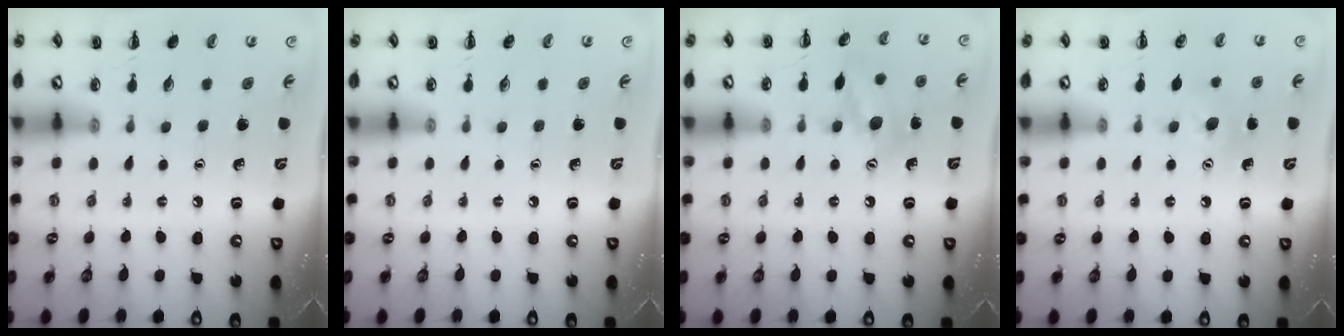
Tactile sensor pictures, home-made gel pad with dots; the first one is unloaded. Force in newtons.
{"total": 0.0}
{"total": 11.9, "press": 11.9, "slide": 0.7}
{"total": 6.3, "press": 6.0, "slide": 1.7}